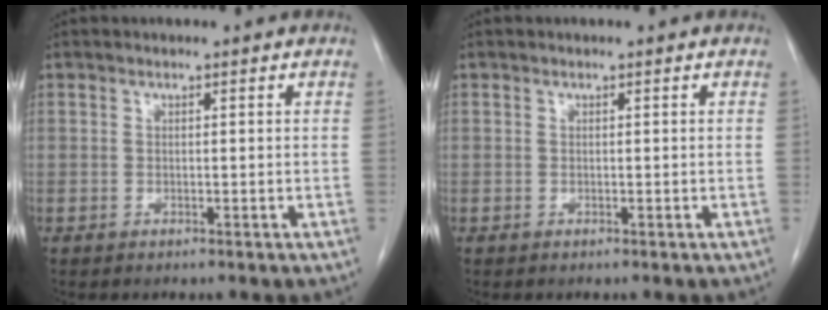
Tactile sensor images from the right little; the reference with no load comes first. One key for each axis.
{"total": 0.0}